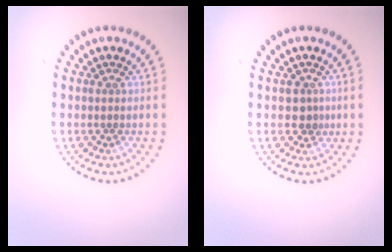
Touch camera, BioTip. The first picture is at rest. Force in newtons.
{"total": 1.7, "press": 1.5, "slide": 0.7}